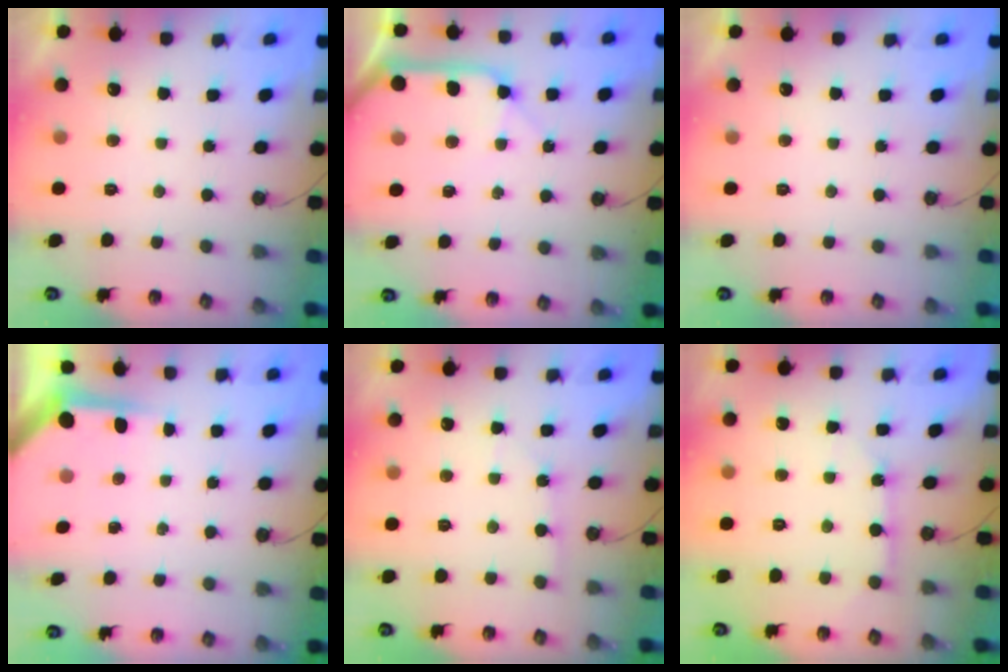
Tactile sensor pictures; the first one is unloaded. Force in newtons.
{"total": 10.6, "press": 10.5, "slide": 1.5}
{"total": 0.0}
{"total": 4.0, "press": 4.0, "slide": 0.4}
{"total": 4.0, "press": 4.0, "slide": 0.5}
{"total": 6.6, "press": 6.5, "slide": 0.7}